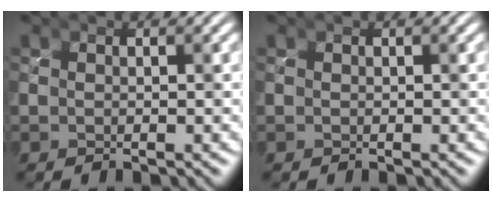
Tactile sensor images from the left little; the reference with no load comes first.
{"total": 0.0}